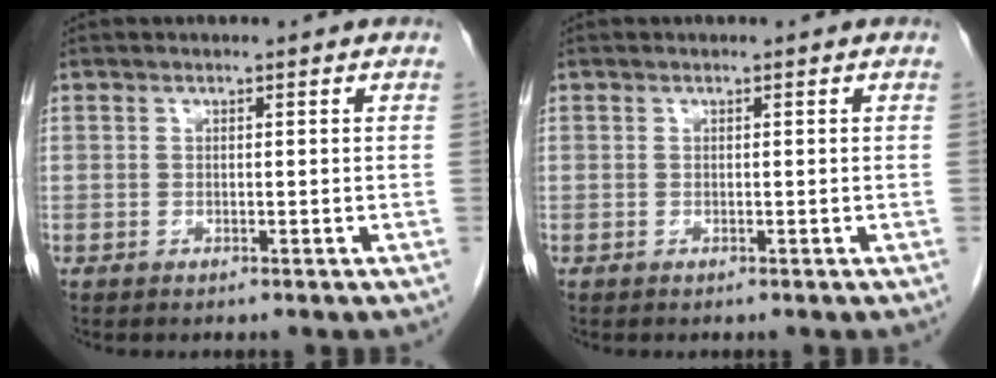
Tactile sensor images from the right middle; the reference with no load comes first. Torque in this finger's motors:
{"motor_torque": [0.00, 0.00, 0.00, 0.00]}